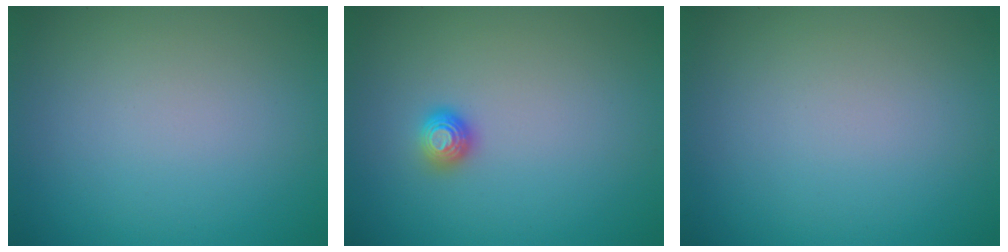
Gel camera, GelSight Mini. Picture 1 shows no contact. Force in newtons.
{"total": 1.1, "press": 1.0, "slide": 0.3}
{"total": 0.0}